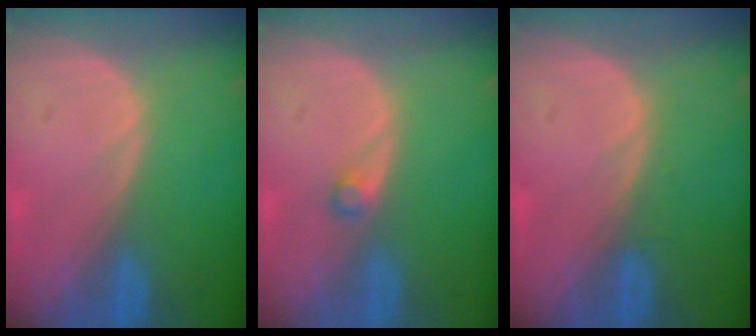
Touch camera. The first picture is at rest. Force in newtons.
{"total": 1.3, "press": 1.2, "slide": 0.3}
{"total": 0.6, "press": 0.6, "slide": 0.2}